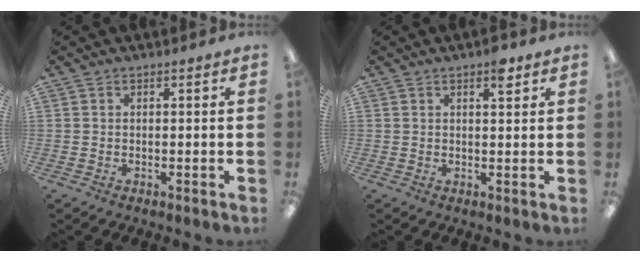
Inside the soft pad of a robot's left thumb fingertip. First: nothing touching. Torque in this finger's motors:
{"motor_torque": [0.50, 0.11, 0.76, -0.24, 0.00]}